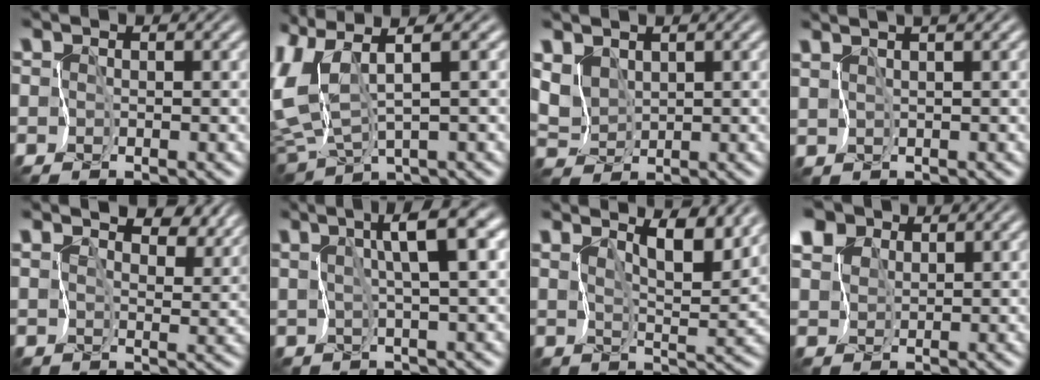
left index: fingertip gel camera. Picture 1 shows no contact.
{"total": 6.6, "force": [1.0, 2.7, 6.0], "torque": [-0.157, 0.001, 0.022]}
{"total": 2.0, "force": [1.6, 1.2, 0.5], "torque": [-0.026, 0.002, 0.032]}
{"total": 2.7, "force": [2.3, -0.4, 1.5], "torque": [-0.033, 0.012, 0.041]}
{"total": 8.9, "force": [7.3, 3.3, 3.9], "torque": [-0.069, 0.000, 0.104]}
{"total": 5.5, "force": [2.3, 0.6, 4.9], "torque": [-0.084, 0.010, 0.039]}
{"total": 6.1, "force": [4.9, 1.1, 3.5], "torque": [-0.042, 0.002, 0.067]}
{"total": 5.7, "force": [4.2, 3.4, 1.8], "torque": [-0.082, 0.015, 0.073]}